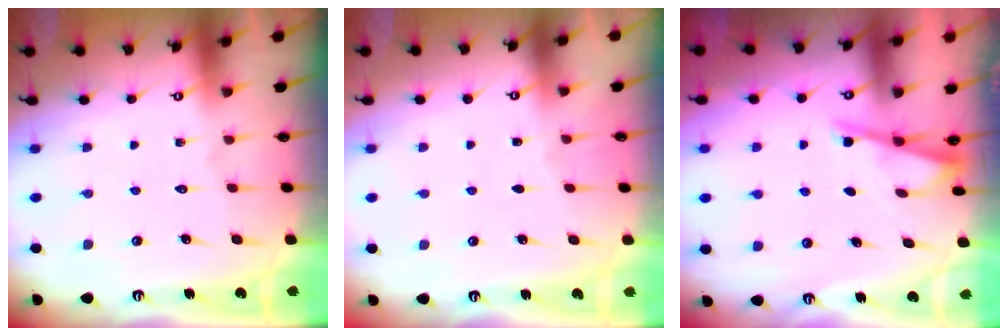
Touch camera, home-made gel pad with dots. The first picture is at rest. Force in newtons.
{"total": 2.4, "press": 2.4, "slide": 0.4}
{"total": 2.8, "press": 2.8, "slide": 0.3}